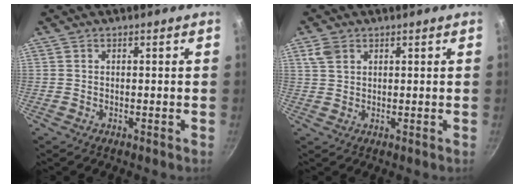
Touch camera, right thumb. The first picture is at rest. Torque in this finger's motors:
{"motor_torque": [-0.11, 1.37, 0.68, 0.49, 0.03]}